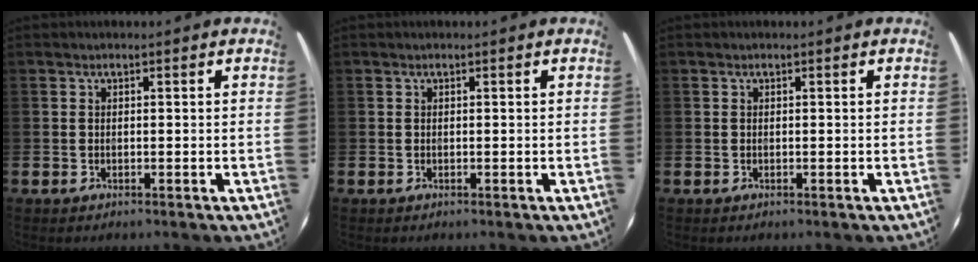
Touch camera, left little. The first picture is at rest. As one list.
[{"total": 0.0}, {"total": 0.0}]